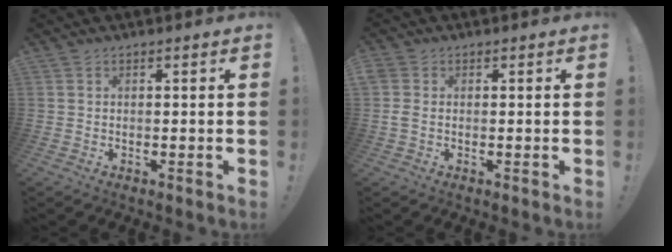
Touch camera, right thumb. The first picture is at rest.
{"total": 2.8, "force": [0.0, 2.0, 2.0], "torque": [-0.036, 0.007, 0.003]}